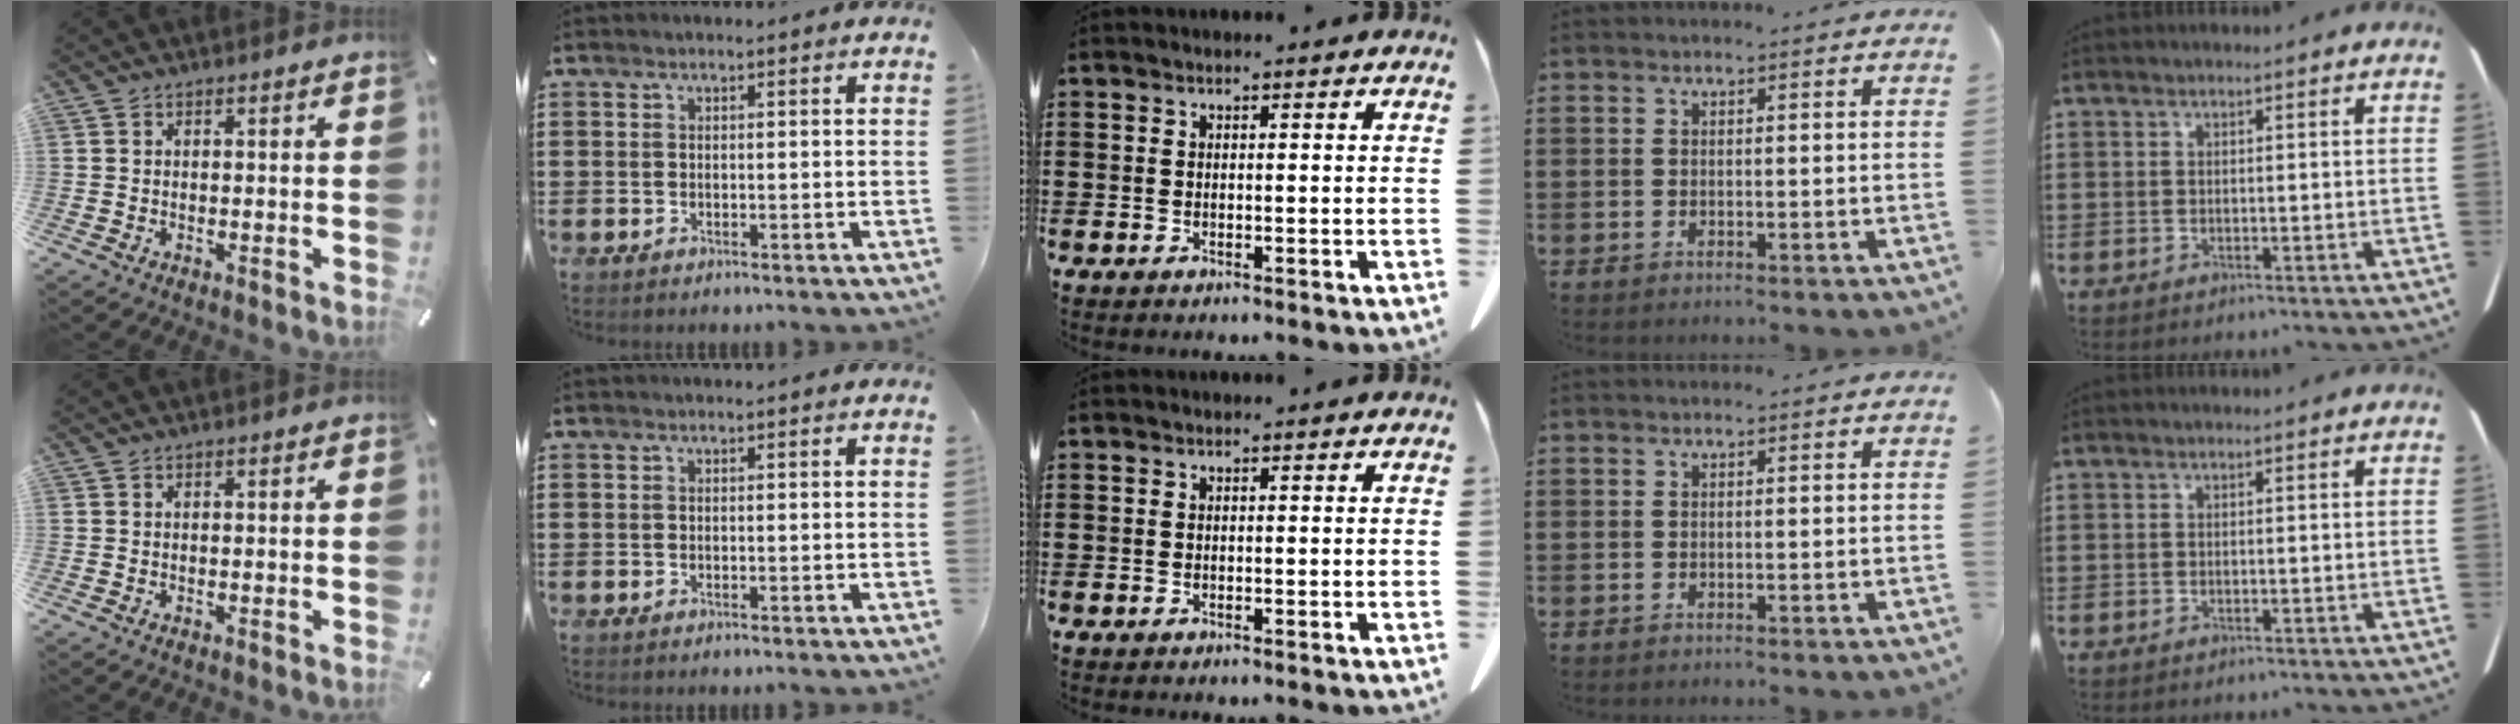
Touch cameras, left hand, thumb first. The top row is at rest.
{}